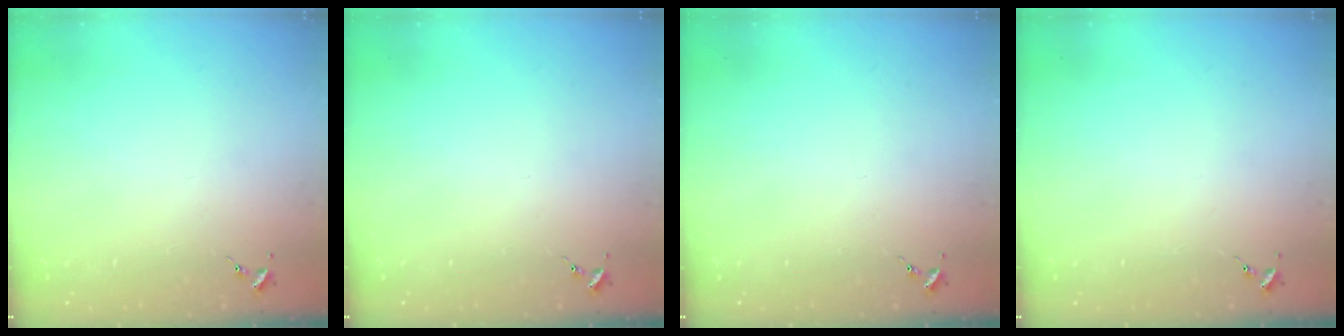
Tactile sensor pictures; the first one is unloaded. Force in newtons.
{"total": 0.0}
{"total": 0.0}
{"total": 0.0}